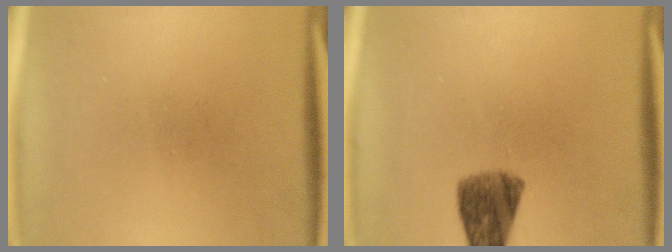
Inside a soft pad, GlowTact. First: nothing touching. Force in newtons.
{"total": 7.1}